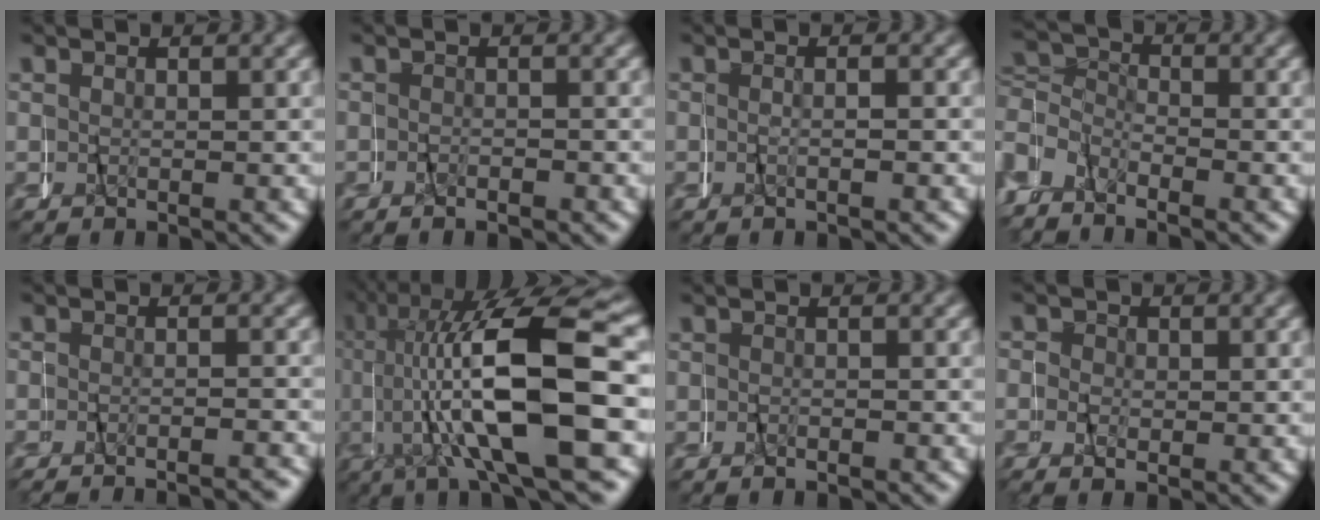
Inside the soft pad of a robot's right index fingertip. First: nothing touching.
{"total": 1.1, "force": [-0.7, 0.6, 0.5], "torque": [-0.015, -0.002, -0.015]}
{"total": 0.9, "force": [-0.8, -0.3, 0.2], "torque": [-0.011, 0.005, -0.017]}
{"total": 4.2, "force": [-1.4, 3.7, 1.5], "torque": [-0.039, -0.004, -0.031]}
{"total": 2.7, "force": [-2.7, -0.1, -0.2], "torque": [0.001, 0.004, -0.049]}
{"total": 14.8, "force": [0.4, 5.0, 13.9], "torque": [-0.237, 0.018, 0.009]}
{"total": 1.0, "force": [-0.4, 0.6, 0.6], "torque": [-0.016, -0.003, -0.009]}
{"total": 1.4, "force": [-0.2, 1.3, 0.7], "torque": [-0.007, 0.002, -0.008]}